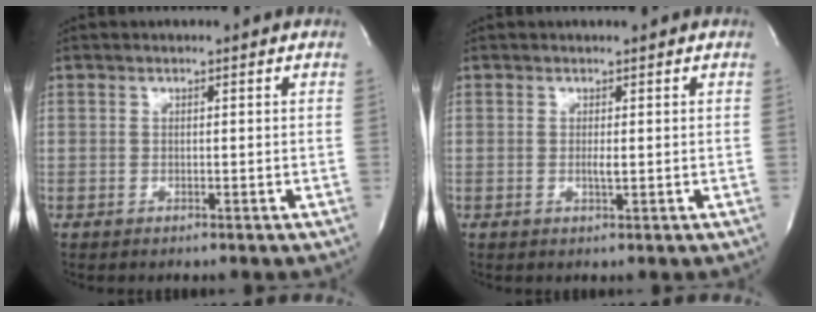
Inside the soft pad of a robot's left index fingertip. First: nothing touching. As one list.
[{"total": 1.2, "force": [0.2, 0.1, 1.2], "torque": [-0.027, -0.001, 0.004]}]